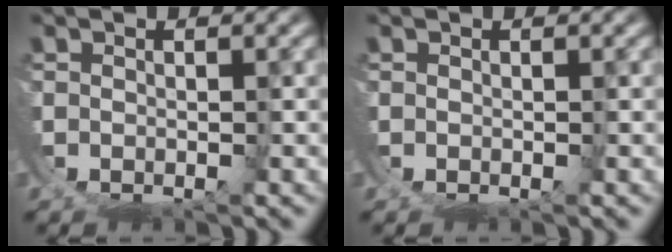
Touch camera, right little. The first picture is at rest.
{"total": 0.0}